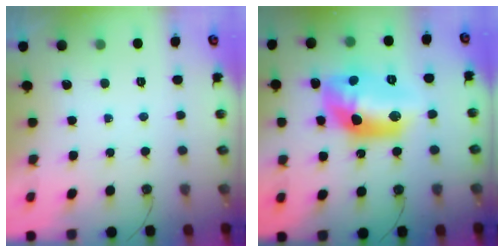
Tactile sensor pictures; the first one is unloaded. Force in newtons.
{"total": 16.4, "press": 16.4, "slide": 1.1}